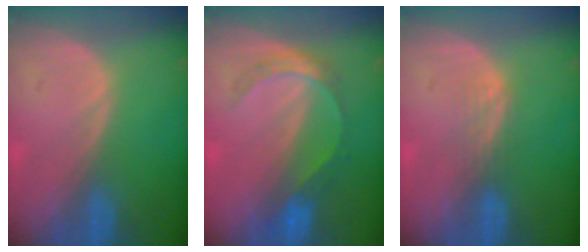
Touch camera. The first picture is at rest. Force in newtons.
{"total": 5.4, "press": 5.0, "slide": 2.1}
{"total": 1.9, "press": 1.9, "slide": 0.3}